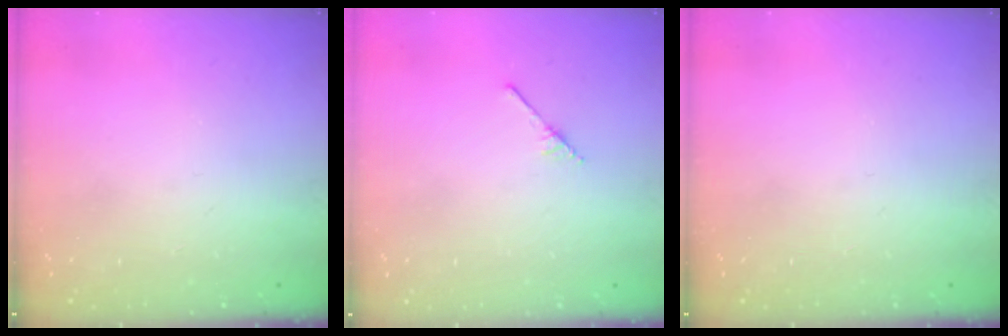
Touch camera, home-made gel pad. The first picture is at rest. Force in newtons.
{"total": 2.5, "press": 2.4, "slide": 0.3}
{"total": 0.0}